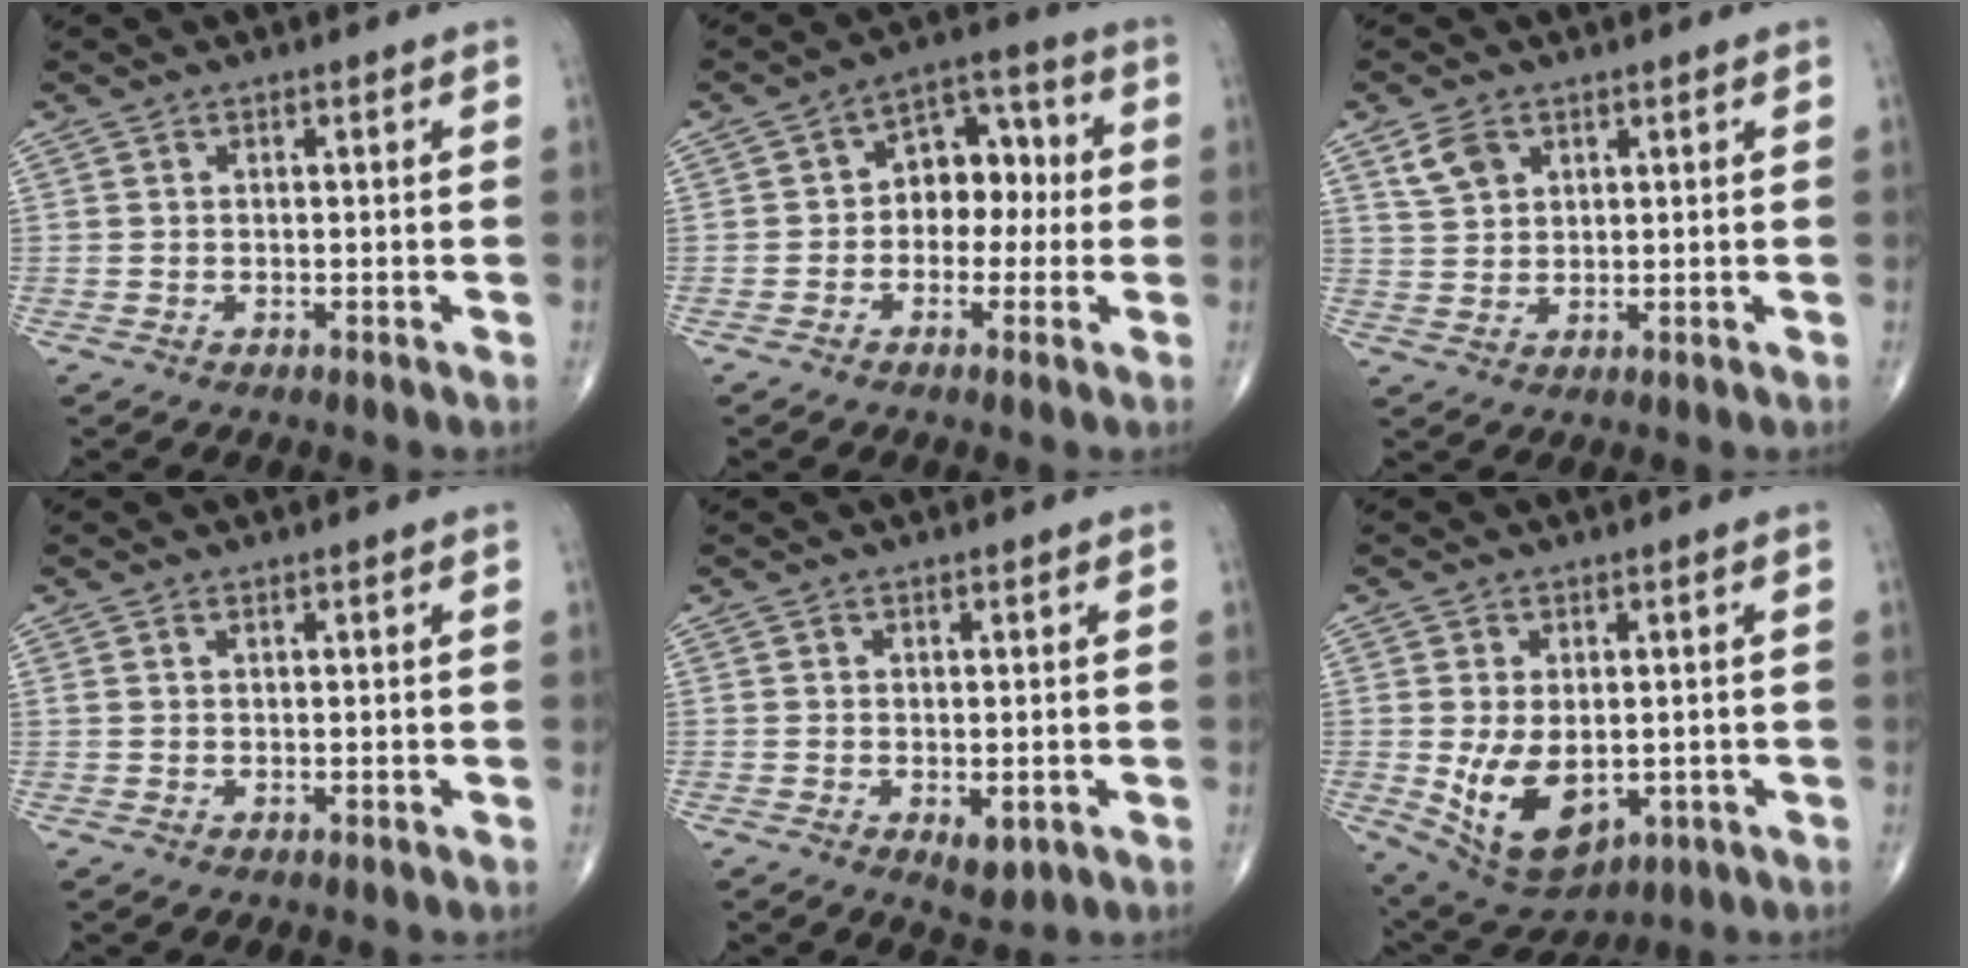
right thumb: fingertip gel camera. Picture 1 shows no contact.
{"total": 9.6, "force": [-0.3, 6.9, 6.7], "torque": [-0.055, 0.038, -0.018]}
{"total": 4.6, "force": [2.5, 3.0, 2.3], "torque": [-0.036, -0.007, 0.054]}
{"total": 0.5, "force": [0.4, 0.2, 0.4], "torque": [-0.011, 0.007, 0.009]}
{"total": 2.7, "force": [-0.6, 1.5, 2.2], "torque": [-0.021, -0.005, 0.000]}
{"total": 11.4, "force": [-1.7, 7.1, 8.8], "torque": [-0.135, -0.011, -0.004]}